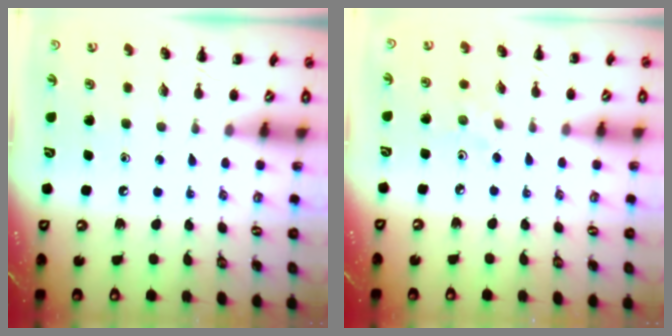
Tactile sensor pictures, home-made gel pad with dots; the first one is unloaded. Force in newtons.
{"total": 2.0, "press": 1.9, "slide": 0.7}